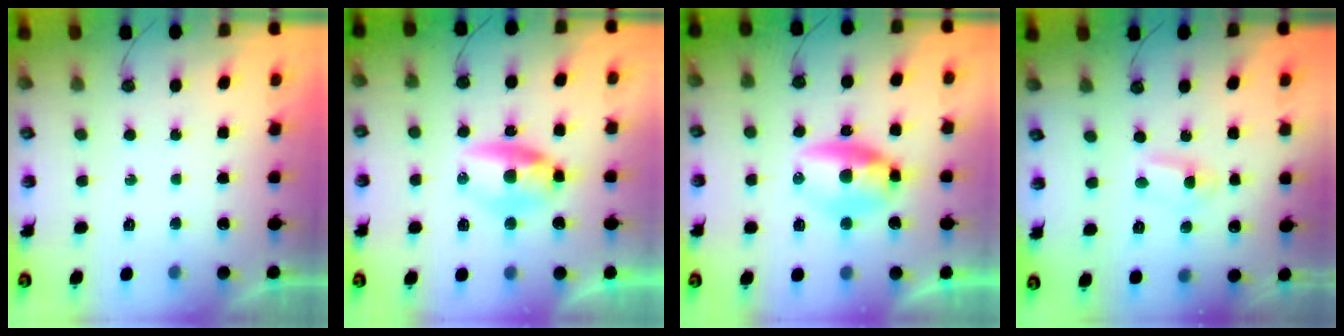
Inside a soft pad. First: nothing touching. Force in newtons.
{"total": 8.3, "press": 7.9, "slide": 2.4}
{"total": 9.7, "press": 9.1, "slide": 3.5}
{"total": 2.7, "press": 2.7, "slide": 0.3}